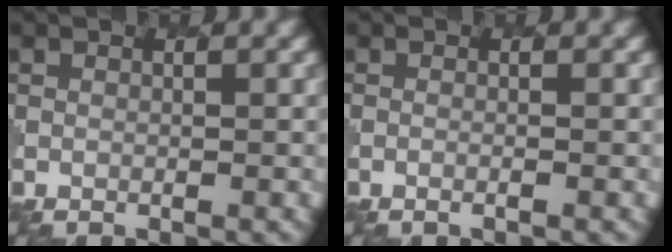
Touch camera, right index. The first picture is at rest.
{"total": 0.7, "force": [-0.2, 0.2, 0.6], "torque": [-0.005, 0.000, -0.010]}